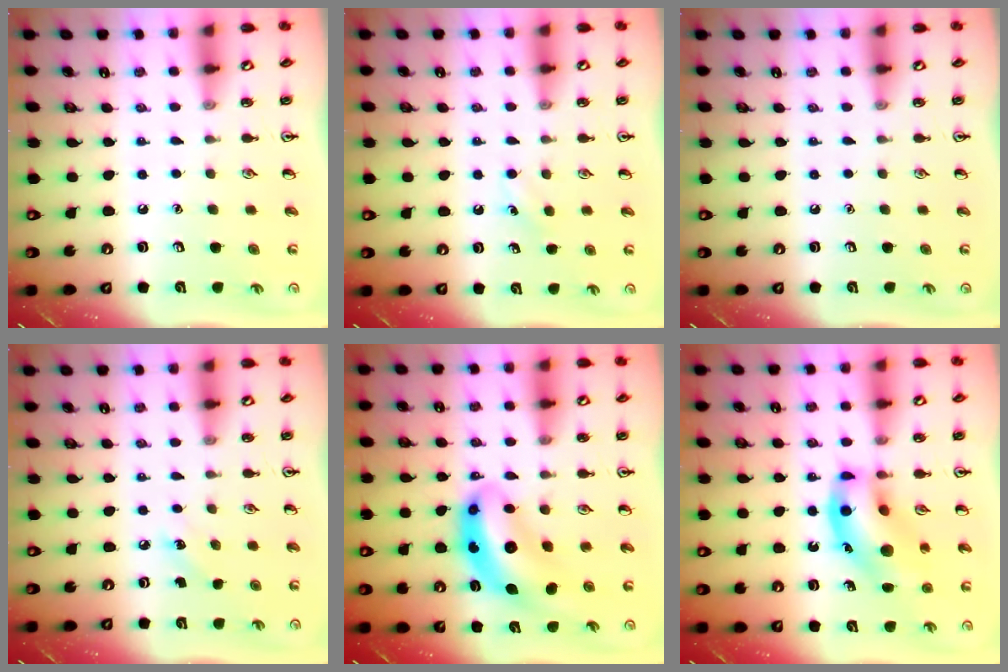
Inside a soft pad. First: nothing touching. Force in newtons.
{"total": 3.2, "press": 2.9, "slide": 1.1}
{"total": 0.0}
{"total": 3.6, "press": 3.4, "slide": 1.2}
{"total": 10.0, "press": 9.5, "slide": 2.9}
{"total": 15.9, "press": 15.4, "slide": 3.6}